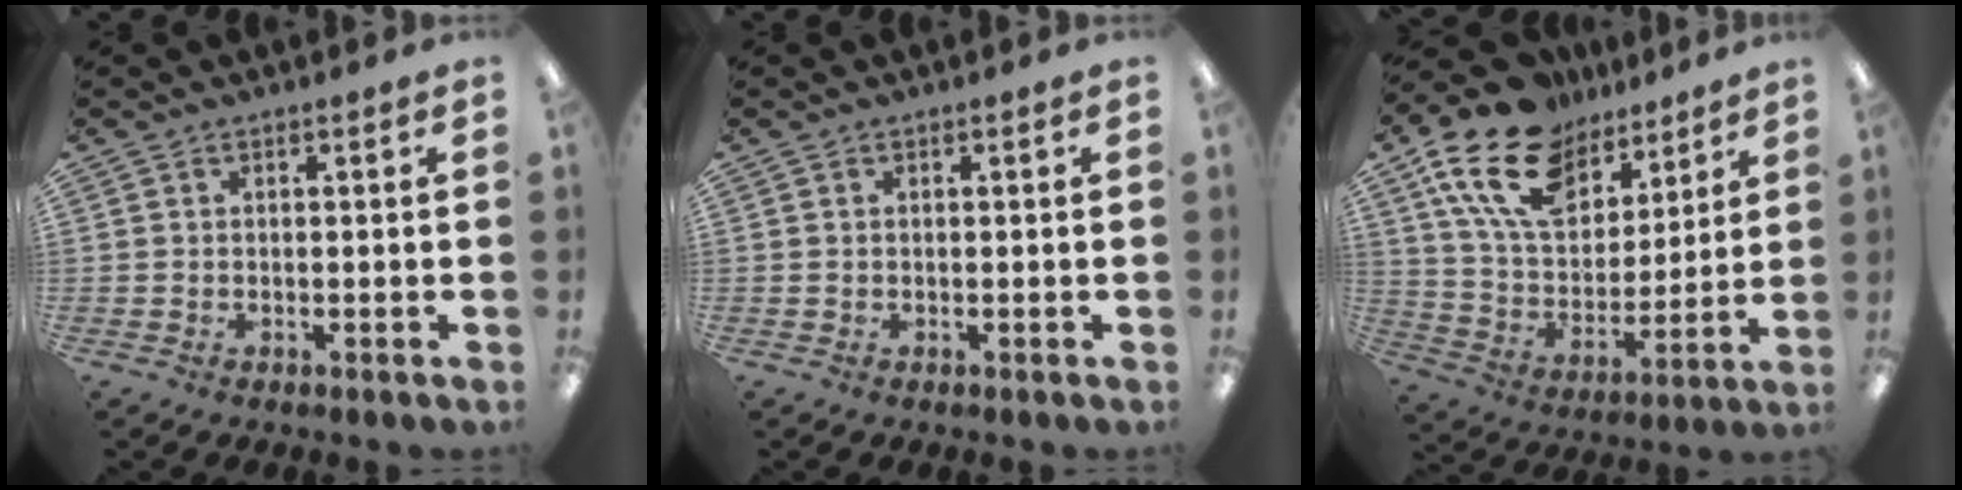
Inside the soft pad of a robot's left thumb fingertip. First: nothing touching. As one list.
[{"total": 0.0}, {"total": 19.8, "force": [12.1, 11.8, 10.3], "torque": [-0.200, -0.049, 0.224]}]